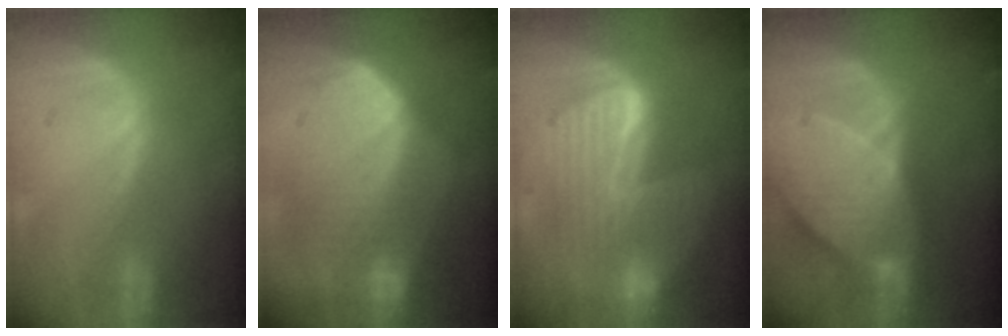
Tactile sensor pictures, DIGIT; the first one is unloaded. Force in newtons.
{"total": 10.7, "press": 9.4, "slide": 5.2}
{"total": 10.3, "press": 10.3, "slide": 0.9}
{"total": 10.1, "press": 8.9, "slide": 4.8}